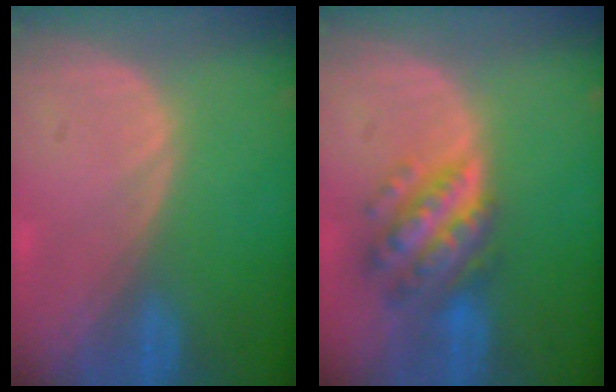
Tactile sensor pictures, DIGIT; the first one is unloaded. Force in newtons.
{"total": 7.4, "press": 7.4, "slide": 0.5}